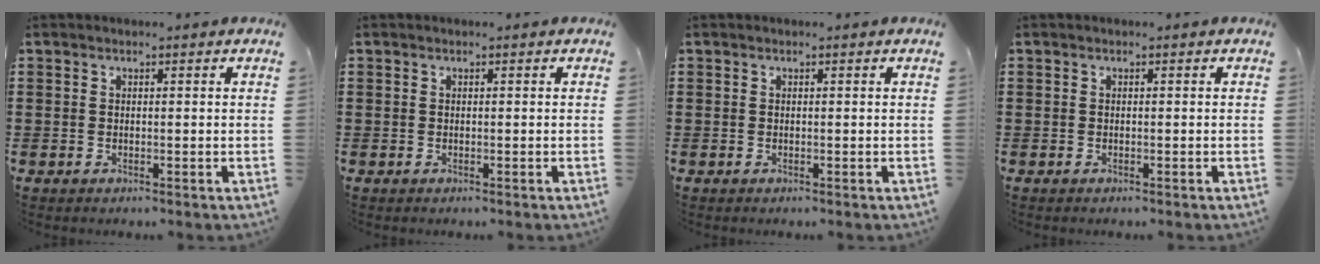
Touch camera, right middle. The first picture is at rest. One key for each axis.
{"total": 0.0}
{"total": 0.0}
{"total": 0.0}